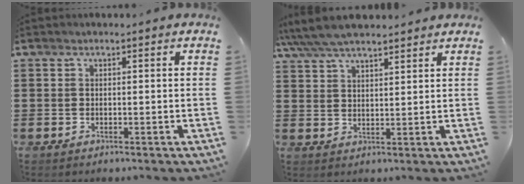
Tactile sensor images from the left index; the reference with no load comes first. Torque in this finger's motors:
{"motor_torque": [0.47, -0.51, 0.83, 0.21]}